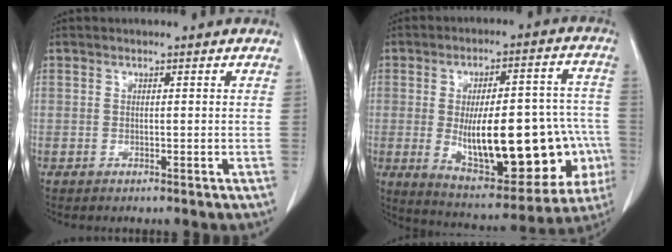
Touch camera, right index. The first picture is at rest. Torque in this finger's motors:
{"motor_torque": [1.43, -0.71, 1.06, 0.21]}